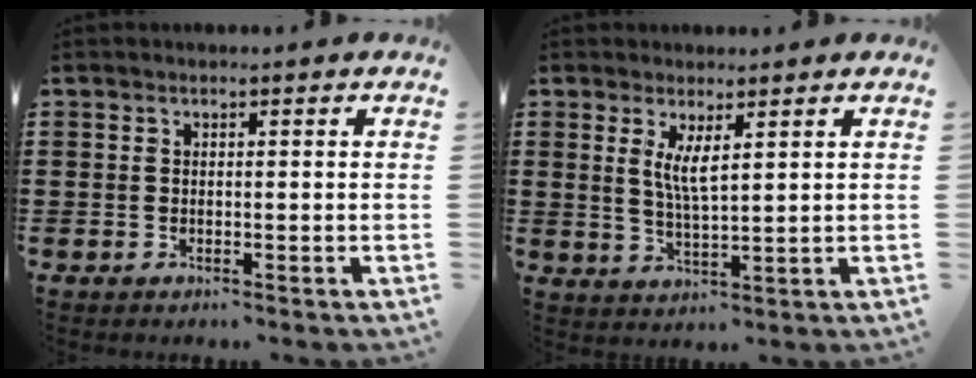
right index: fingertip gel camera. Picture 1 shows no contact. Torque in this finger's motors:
{"motor_torque": [0.29, 0.12, 0.29, 0.13]}